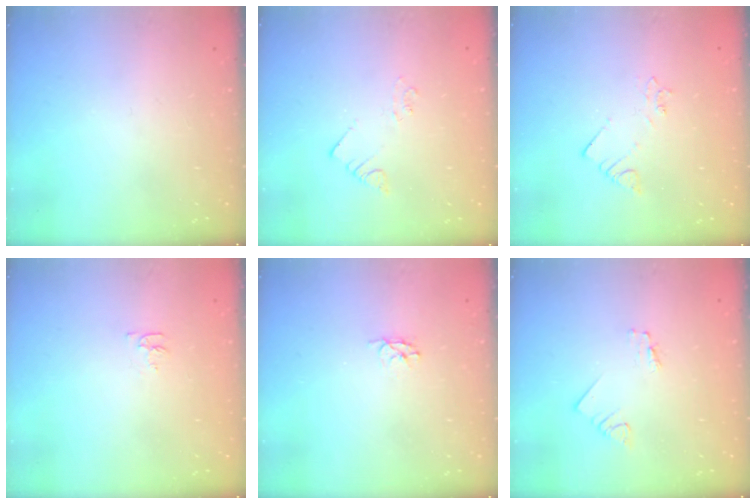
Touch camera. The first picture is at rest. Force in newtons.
{"total": 2.2, "press": 2.2, "slide": 0.1}
{"total": 2.1, "press": 2.1, "slide": 0.4}
{"total": 4.0, "press": 3.9, "slide": 0.4}
{"total": 2.9, "press": 2.9, "slide": 0.3}
{"total": 1.2, "press": 1.2, "slide": 0.1}